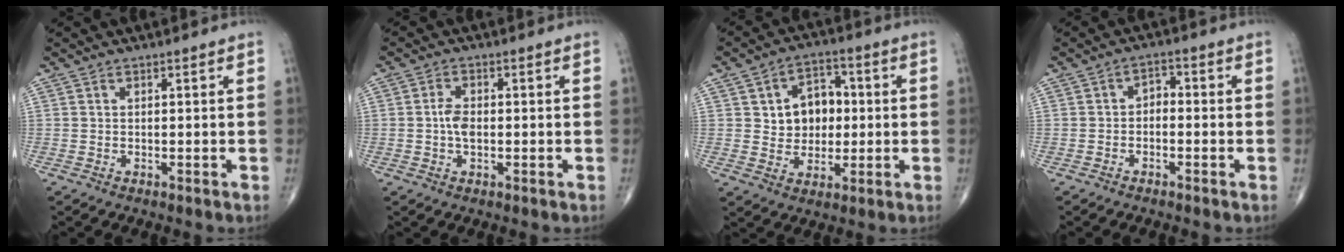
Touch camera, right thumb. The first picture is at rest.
{"total": 3.4, "force": [-0.3, 1.9, 2.8], "torque": [-0.053, 0.005, -0.010]}
{"total": 9.4, "force": [1.2, 7.4, 5.7], "torque": [-0.041, 0.009, 0.016]}
{"total": 2.6, "force": [-0.8, 1.8, 1.7], "torque": [-0.012, 0.020, -0.025]}